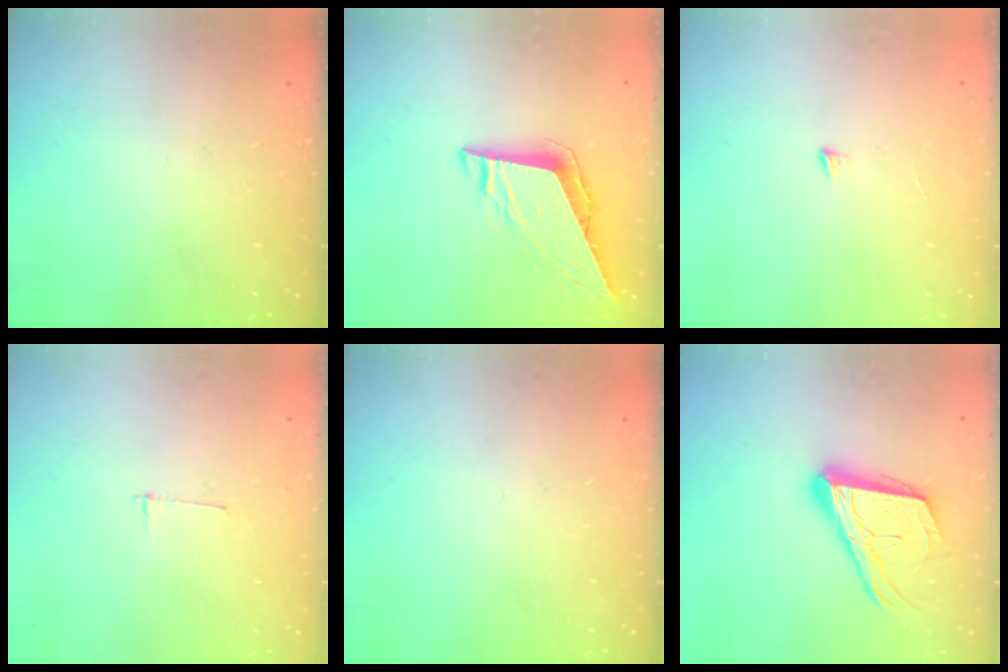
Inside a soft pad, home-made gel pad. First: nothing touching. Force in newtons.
{"total": 8.6, "press": 8.5, "slide": 1.3}
{"total": 3.1, "press": 3.1, "slide": 0.3}
{"total": 2.7, "press": 2.7, "slide": 0.3}
{"total": 0.0}
{"total": 19.8, "press": 19.7, "slide": 2.6}